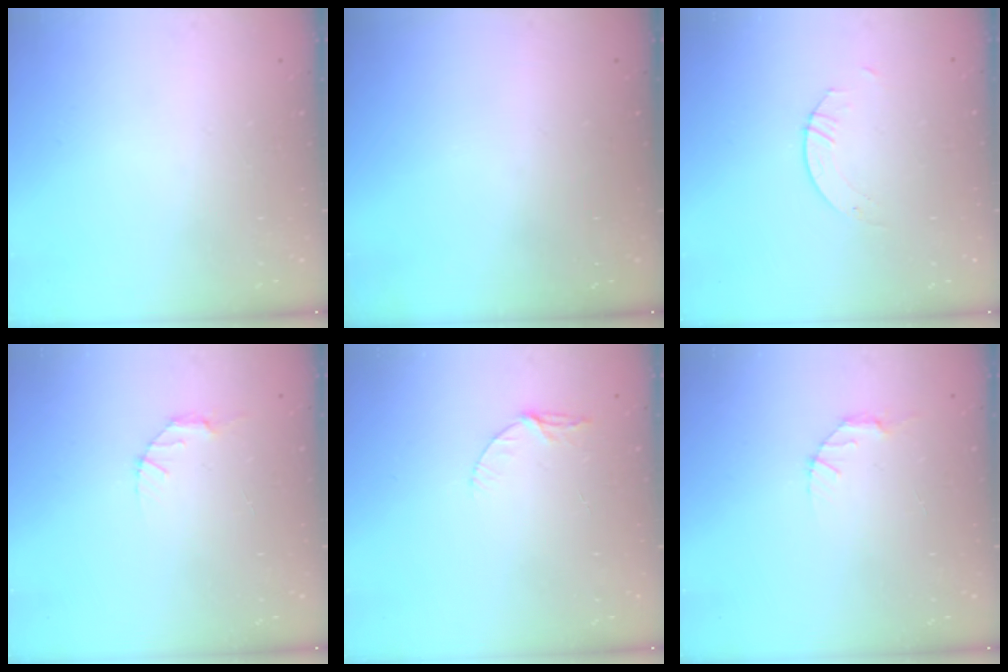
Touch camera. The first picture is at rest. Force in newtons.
{"total": 0.0}
{"total": 2.6, "press": 2.6, "slide": 0.2}
{"total": 2.8, "press": 2.8, "slide": 0.4}
{"total": 5.2, "press": 5.1, "slide": 0.6}
{"total": 2.8, "press": 2.8, "slide": 0.4}